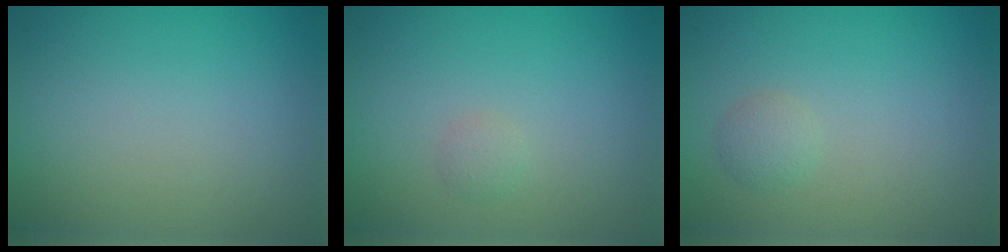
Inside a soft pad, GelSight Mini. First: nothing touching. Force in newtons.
{"total": 0.8, "press": 0.8, "slide": 0.0}
{"total": 1.2, "press": 1.1, "slide": 0.1}